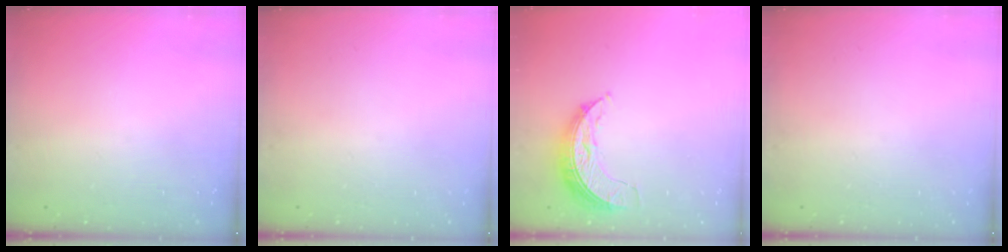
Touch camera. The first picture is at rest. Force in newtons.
{"total": 0.0}
{"total": 8.3, "press": 8.3, "slide": 0.5}
{"total": 0.0}